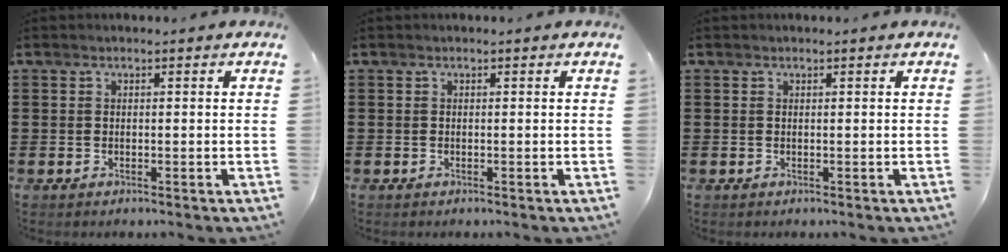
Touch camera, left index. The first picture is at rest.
{"total": 0.0}
{"total": 0.0}